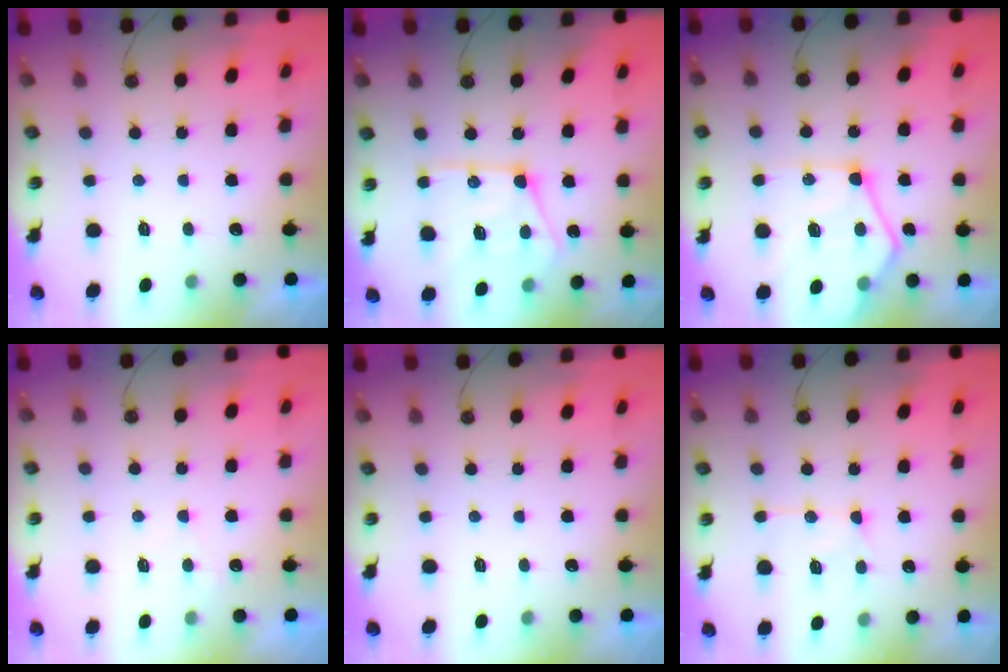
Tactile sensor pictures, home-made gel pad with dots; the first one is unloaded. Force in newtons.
{"total": 18.6, "press": 18.5, "slide": 2.0}
{"total": 18.3, "press": 18.2, "slide": 1.7}
{"total": 3.8, "press": 3.7, "slide": 0.4}
{"total": 0.0}
{"total": 12.4, "press": 12.3, "slide": 1.1}